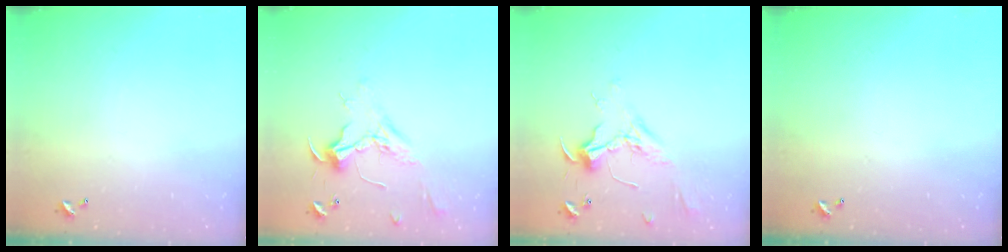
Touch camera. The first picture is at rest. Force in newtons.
{"total": 2.4, "press": 2.3, "slide": 0.8}
{"total": 2.3, "press": 2.2, "slide": 0.7}
{"total": 0.0}